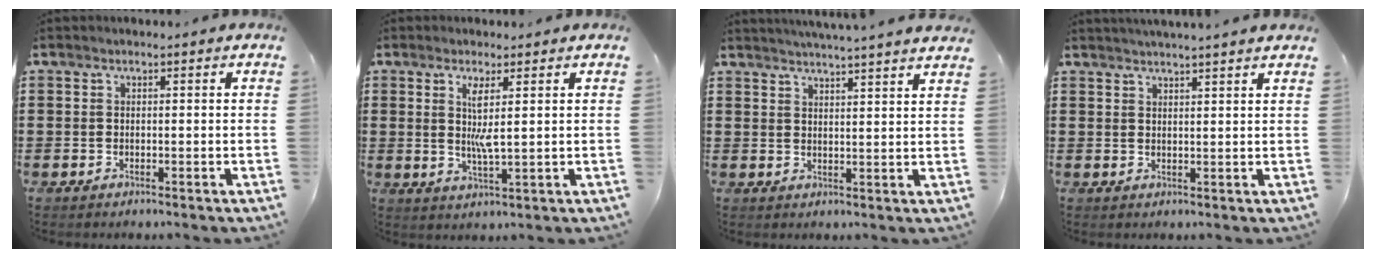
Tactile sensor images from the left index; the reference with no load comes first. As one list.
[{"total": 4.3, "force": [1.4, 0.4, 4.1], "torque": [-0.084, -0.005, 0.022]}, {"total": 3.4, "force": [3.2, -0.9, 0.4], "torque": [-0.018, -0.019, 0.057]}, {"total": 2.1, "force": [2.0, -0.5, 0.2], "torque": [-0.009, -0.005, 0.038]}]